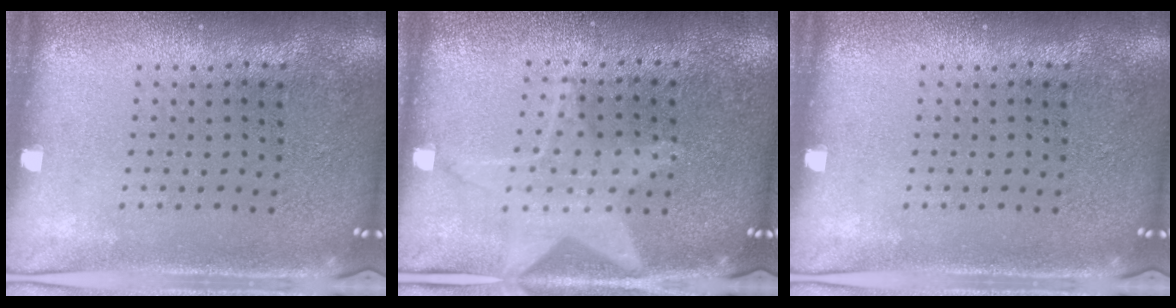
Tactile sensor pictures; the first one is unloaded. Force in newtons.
{"total": 1.2, "press": 1.2, "slide": 0.3}
{"total": 0.0}